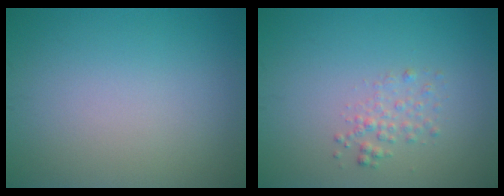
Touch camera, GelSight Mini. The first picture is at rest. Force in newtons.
{"total": 1.5, "press": 1.5, "slide": 0.0}